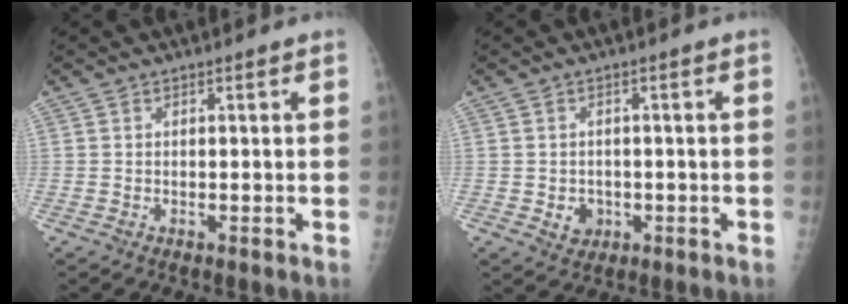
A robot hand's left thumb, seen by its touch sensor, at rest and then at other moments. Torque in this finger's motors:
{"motor_torque": [0.06, 0.88, 0.22, 0.13, -0.05]}